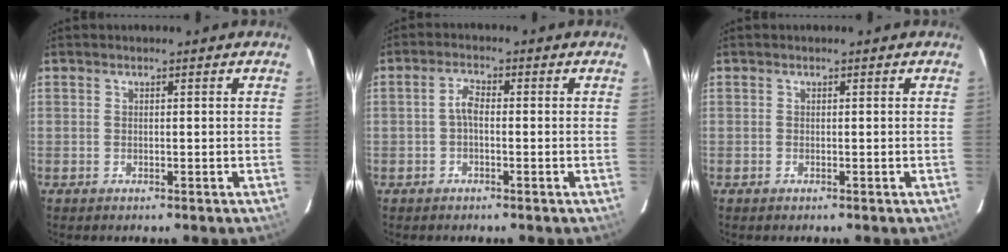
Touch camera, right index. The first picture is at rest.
{"total": 2.4, "force": [-0.6, 1.1, 2.1], "torque": [-0.044, 0.009, -0.012]}
{"total": 0.0}